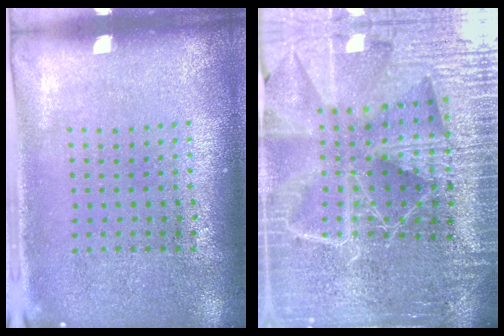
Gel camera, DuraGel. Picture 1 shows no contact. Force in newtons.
{"total": 5.6, "press": 5.0, "slide": 2.4}